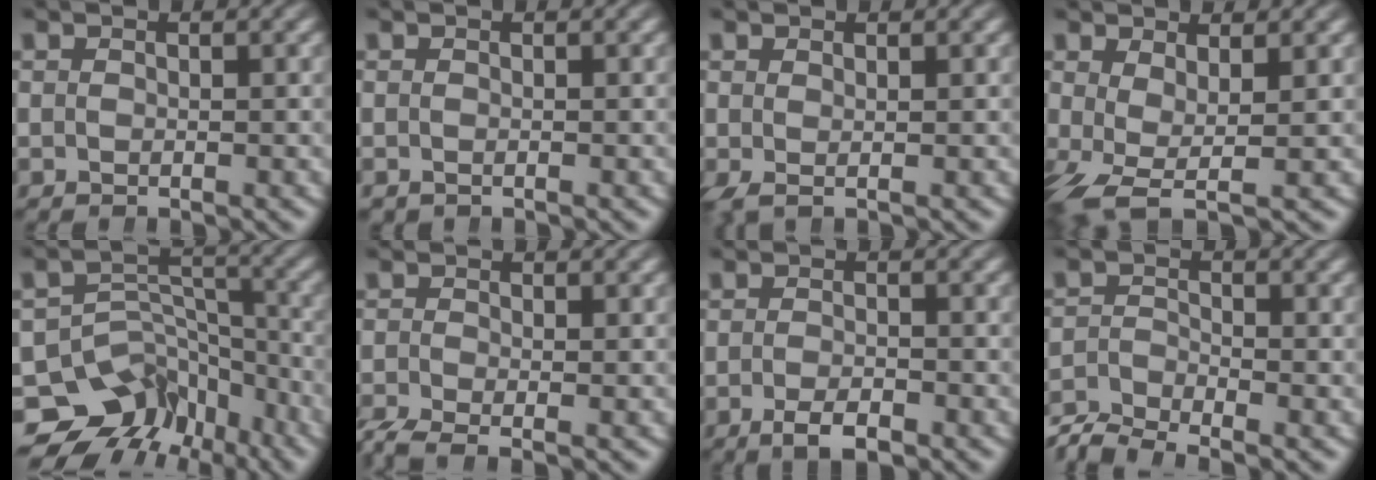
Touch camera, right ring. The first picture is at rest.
{"total": 0.5, "force": [-0.4, 0.3, 0.1], "torque": [-0.006, -0.005, -0.005]}
{"total": 0.7, "force": [0.1, -0.2, 0.7], "torque": [-0.015, -0.009, 0.007]}
{"total": 5.5, "force": [-3.3, 2.5, 3.6], "torque": [-0.090, -0.045, -0.033]}
{"total": 13.3, "force": [-5.5, 10.4, 6.1], "torque": [-0.108, -0.054, -0.081]}
{"total": 3.3, "force": [-2.2, 1.8, 1.8], "torque": [-0.039, -0.015, -0.031]}
{"total": 2.9, "force": [-1.9, 1.2, 1.8], "torque": [-0.030, -0.006, -0.033]}
{"total": 4.7, "force": [-4.0, 1.8, 1.5], "torque": [-0.027, -0.020, -0.064]}